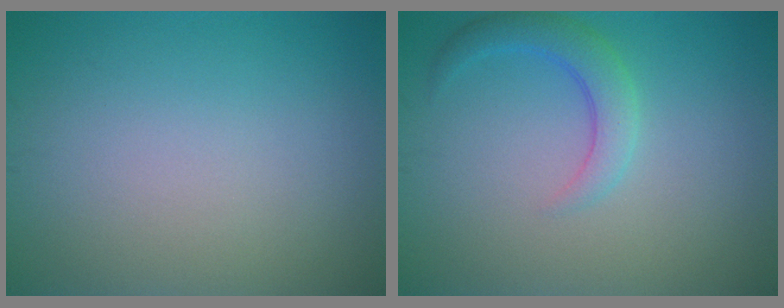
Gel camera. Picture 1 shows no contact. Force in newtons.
{"total": 2.8, "press": 2.8, "slide": 0.4}